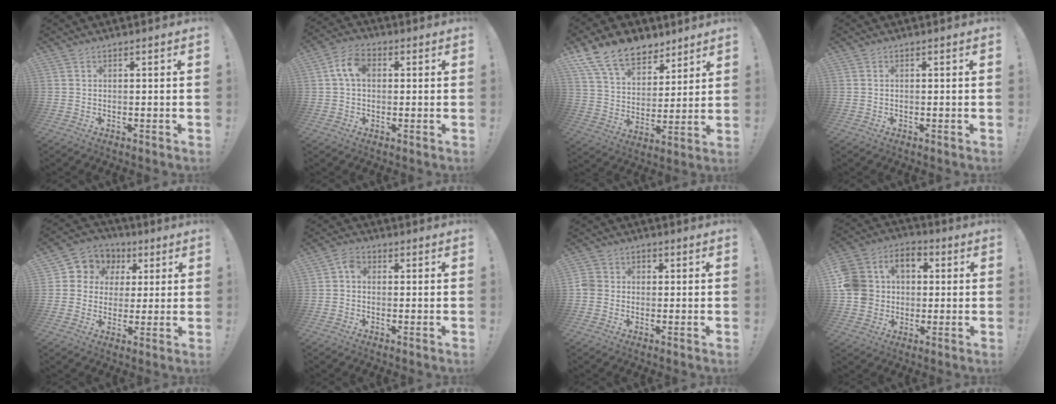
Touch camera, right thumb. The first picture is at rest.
{"total": 7.8, "force": [1.4, 5.1, 5.7], "torque": [-0.111, 0.016, 0.030]}
{"total": 15.4, "force": [10.7, 9.1, 6.4], "torque": [-0.122, -0.065, 0.204]}
{"total": 0.0}
{"total": 8.0, "force": [1.6, 7.6, 2.0], "torque": [-0.029, -0.008, 0.036]}
{"total": 3.4, "force": [-0.6, 2.3, 2.4], "torque": [-0.044, 0.014, -0.008]}
{"total": 4.2, "force": [-1.0, 3.8, 1.6], "torque": [-0.034, 0.015, -0.019]}
{"total": 12.1, "force": [0.3, 11.3, 4.5], "torque": [-0.097, 0.013, 0.014]}